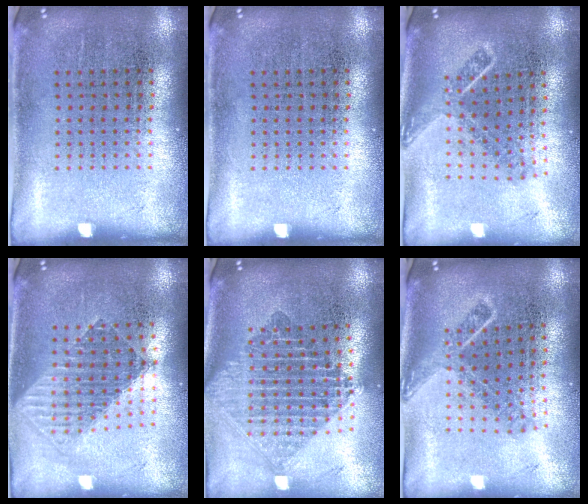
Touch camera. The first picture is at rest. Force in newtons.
{"total": 0.0}
{"total": 1.8, "press": 1.3, "slide": 1.3}
{"total": 1.6, "press": 1.4, "slide": 0.9}
{"total": 2.3, "press": 1.8, "slide": 1.4}
{"total": 1.6, "press": 1.2, "slide": 1.1}